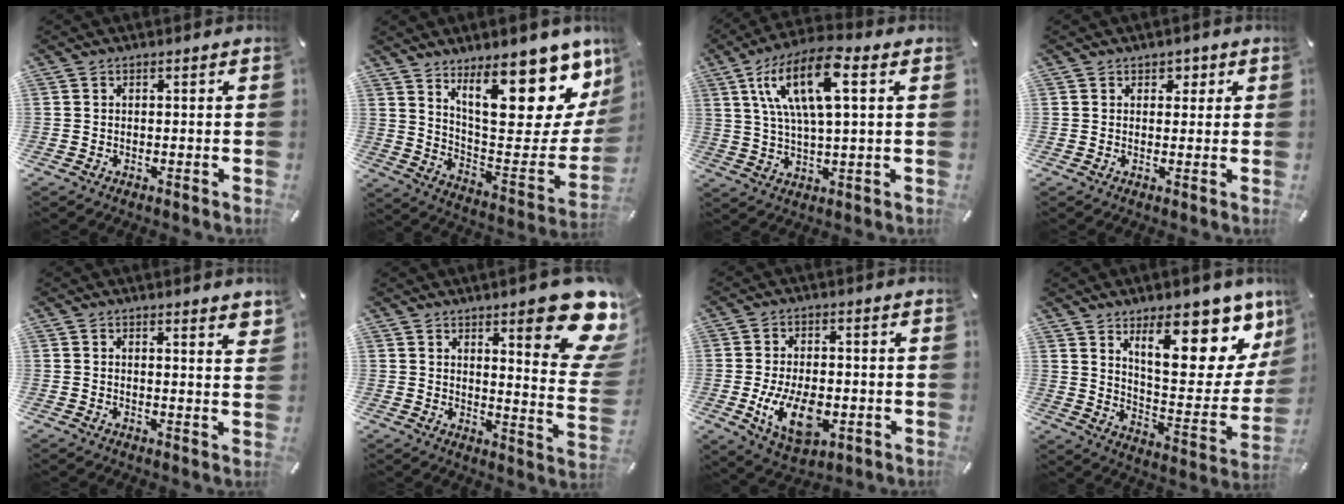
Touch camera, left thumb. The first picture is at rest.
{"total": 23.6, "force": [15.0, 8.8, 16.0], "torque": [-0.200, -0.120, 0.250]}
{"total": 15.8, "force": [6.0, 5.4, 13.6], "torque": [-0.287, 0.003, 0.098]}
{"total": 2.3, "force": [1.0, 1.9, 0.7], "torque": [0.008, -0.004, 0.010]}
{"total": 2.4, "force": [2.0, 0.1, 1.3], "torque": [-0.014, -0.011, 0.032]}
{"total": 17.8, "force": [10.1, 4.6, 13.9], "torque": [-0.181, -0.074, 0.158]}
{"total": 12.2, "force": [-2.7, 7.2, 9.4], "torque": [-0.183, -0.008, -0.044]}
{"total": 21.3, "force": [13.3, 8.2, 14.5], "torque": [-0.188, -0.099, 0.215]}